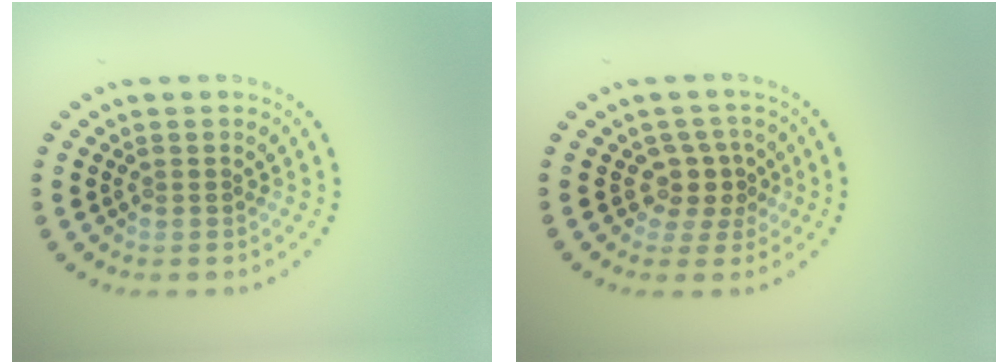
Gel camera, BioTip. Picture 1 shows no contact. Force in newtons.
{"total": 2.5, "press": 1.8, "slide": 1.7}